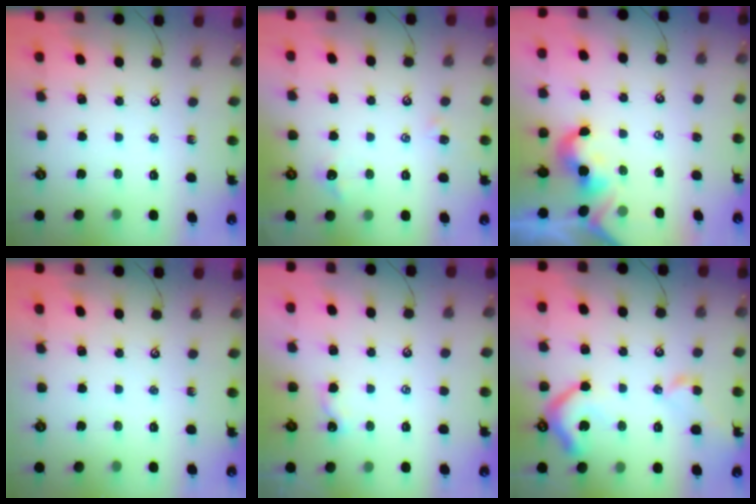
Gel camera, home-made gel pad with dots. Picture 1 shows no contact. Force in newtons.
{"total": 2.9, "press": 2.9, "slide": 0.7}
{"total": 2.0, "press": 1.9, "slide": 0.5}
{"total": 0.0}
{"total": 0.9, "press": 0.9, "slide": 0.3}
{"total": 10.7, "press": 10.6, "slide": 1.5}